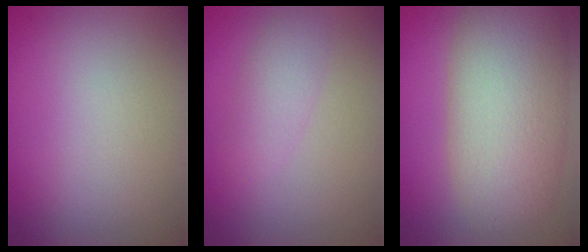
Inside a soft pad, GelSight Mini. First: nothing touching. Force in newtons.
{"total": 2.0, "press": 2.0, "slide": 0.1}
{"total": 9.2, "press": 9.2, "slide": 0.5}